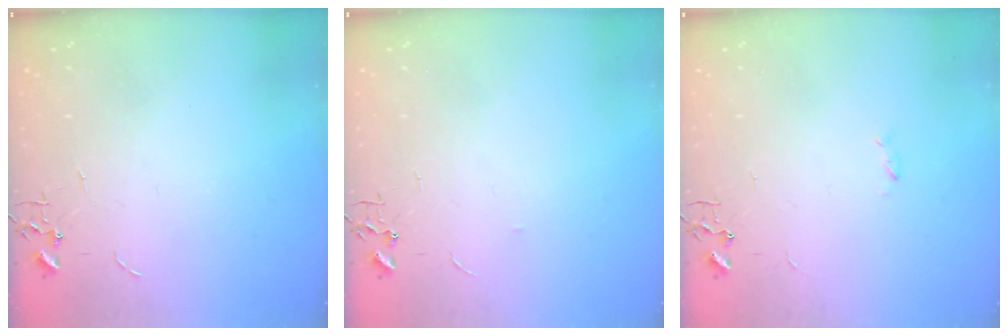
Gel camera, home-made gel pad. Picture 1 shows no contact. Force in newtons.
{"total": 2.6, "press": 2.5, "slide": 0.4}
{"total": 1.8, "press": 1.7, "slide": 0.4}